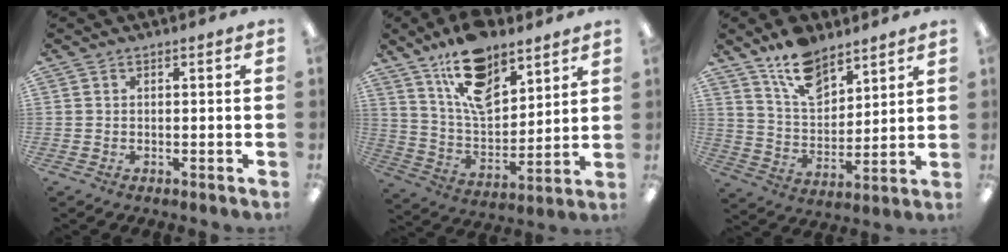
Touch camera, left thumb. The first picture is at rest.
{"total": 15.3, "force": [10.4, 7.5, 8.3], "torque": [-0.149, -0.050, 0.190]}
{"total": 12.7, "force": [9.3, 6.6, 5.6], "torque": [-0.099, -0.048, 0.172]}